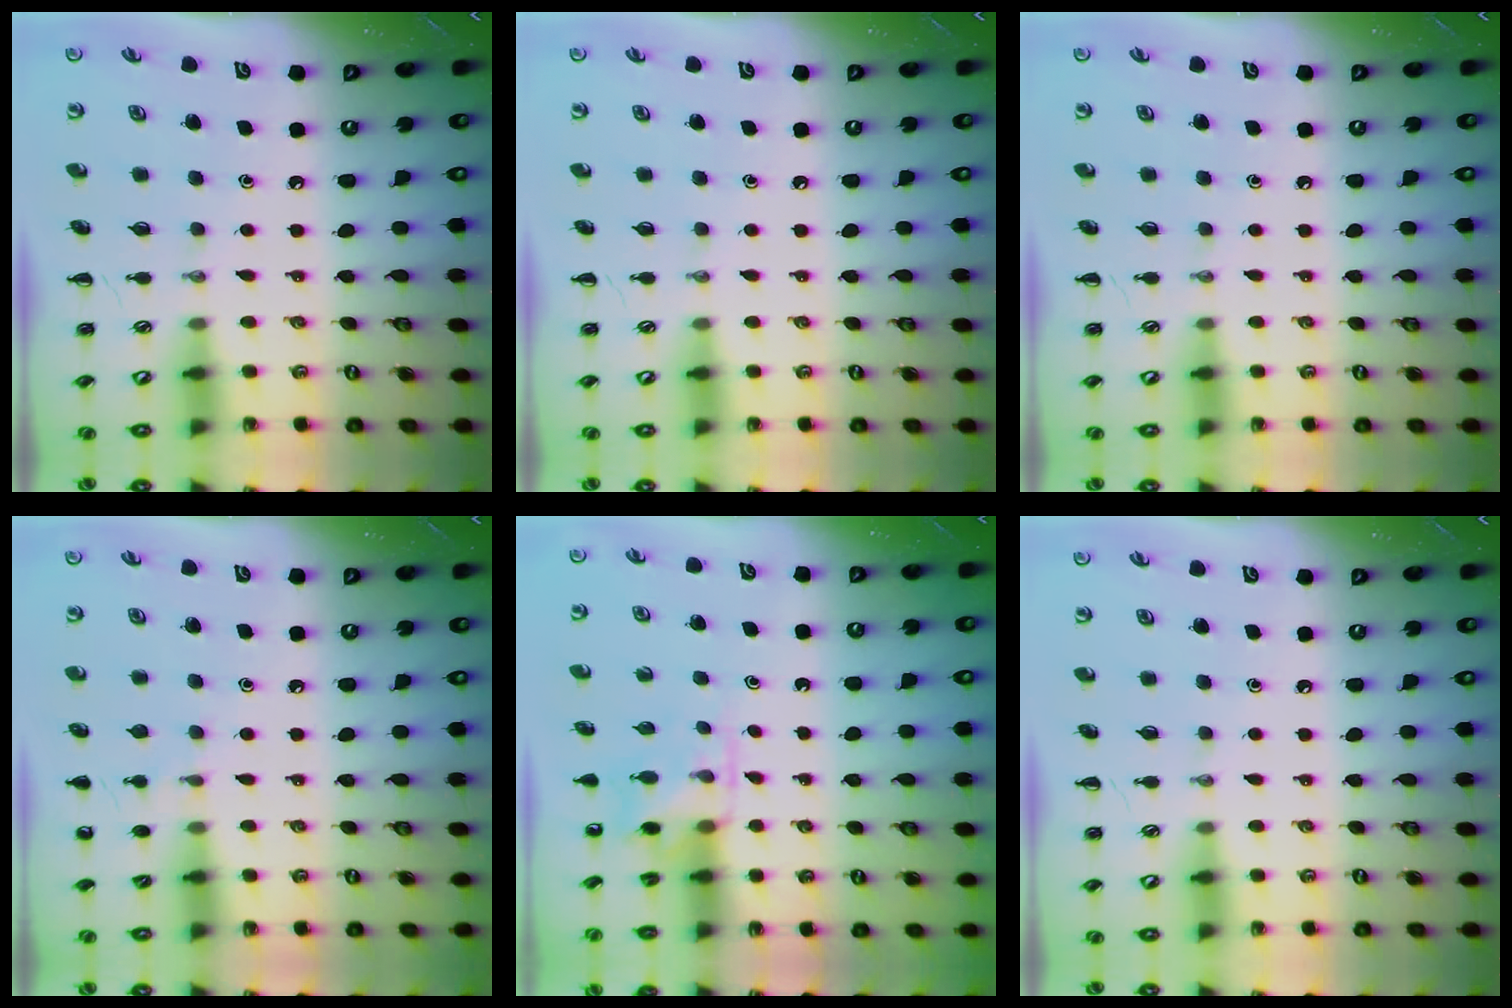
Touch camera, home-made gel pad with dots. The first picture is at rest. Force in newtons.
{"total": 0.0}
{"total": 0.0}
{"total": 5.4, "press": 5.2, "slide": 1.6}
{"total": 4.0, "press": 3.8, "slide": 1.0}
{"total": 0.0}